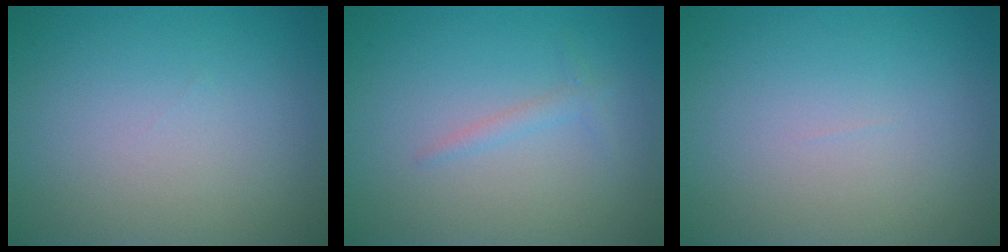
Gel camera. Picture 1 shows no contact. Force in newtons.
{"total": 1.0, "press": 1.0, "slide": 0.1}
{"total": 0.0}